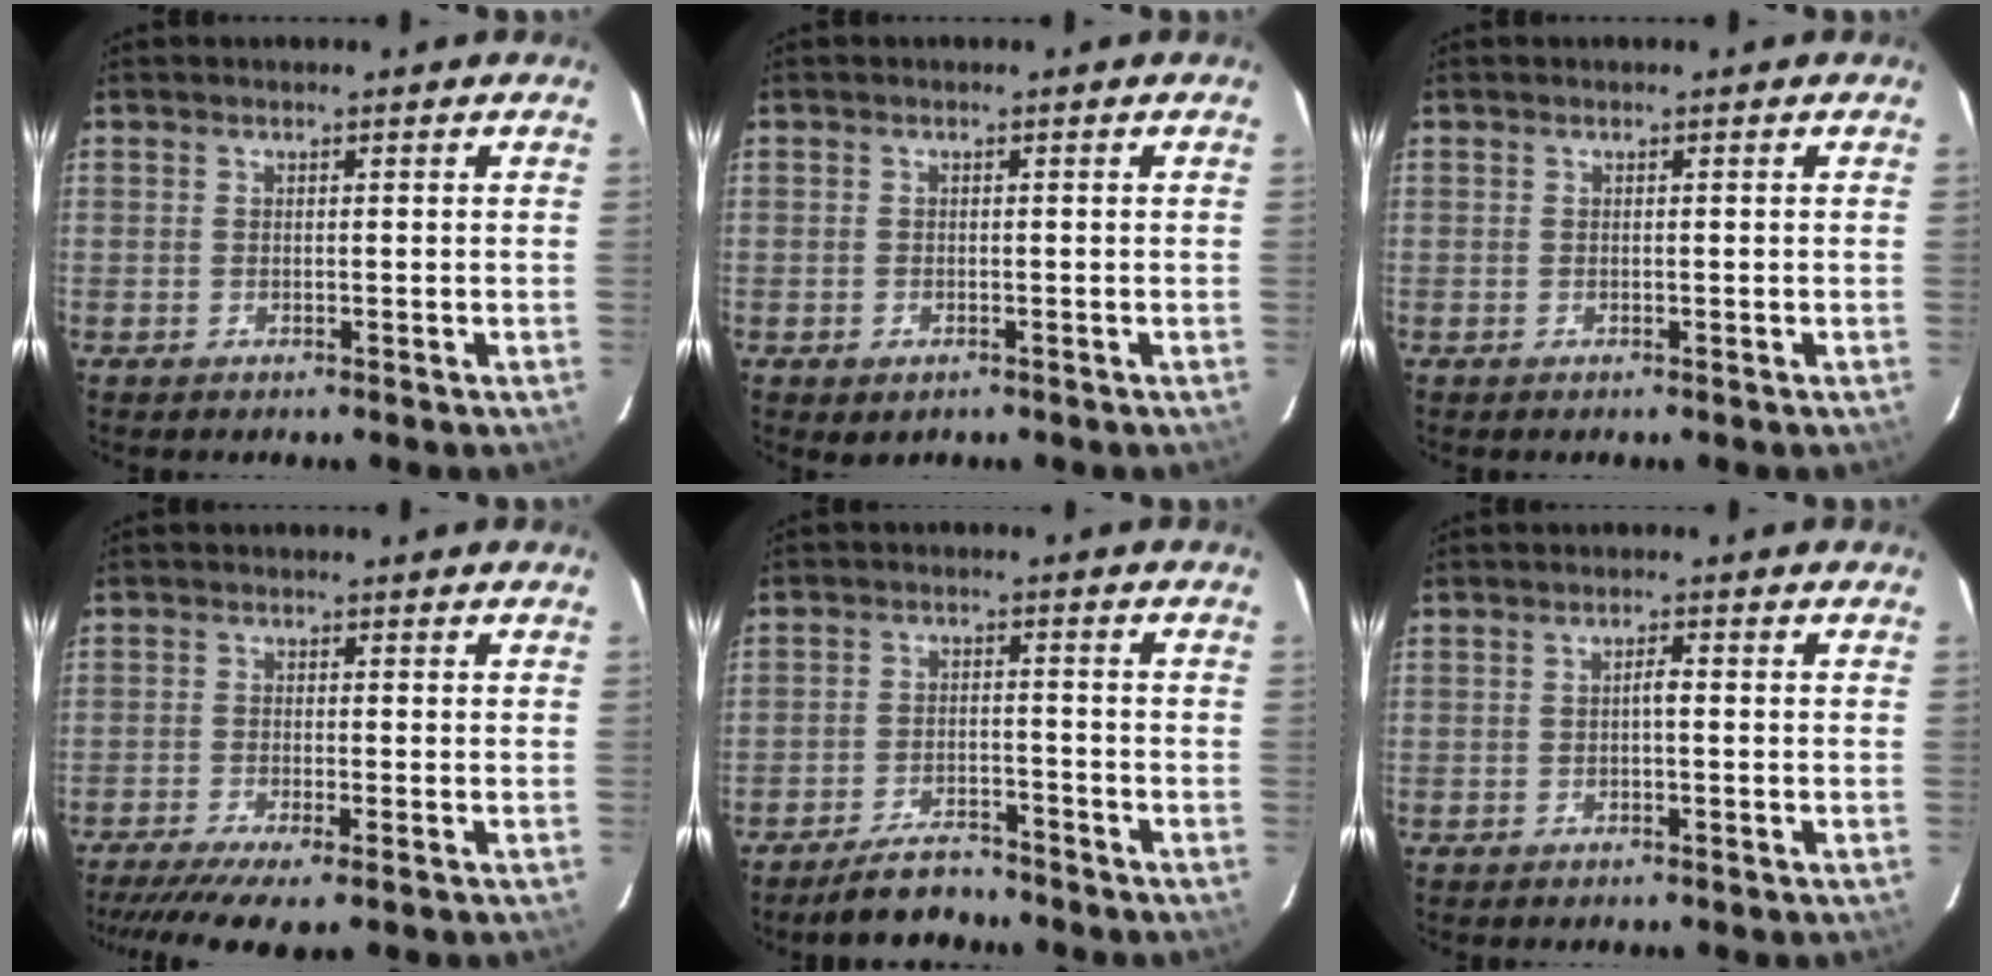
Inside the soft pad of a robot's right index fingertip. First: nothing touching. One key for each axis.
{"total": 1.4, "fx": -0.7, "fy": 1.0, "fz": 0.7, "tx": -0.011, "ty": 0.001, "tz": 0.001}
{"total": 0.0}
{"total": 8.4, "fx": -6.3, "fy": 0.8, "fz": 5.5, "tx": -0.088, "ty": -0.015, "tz": -0.103}
{"total": 5.8, "fx": -5.2, "fy": 1.9, "fz": 1.5, "tx": -0.031, "ty": -0.007, "tz": -0.088}
{"total": 1.3, "fx": -0.2, "fy": 0.2, "fz": 1.2, "tx": -0.020, "ty": 0.003, "tz": -0.005}